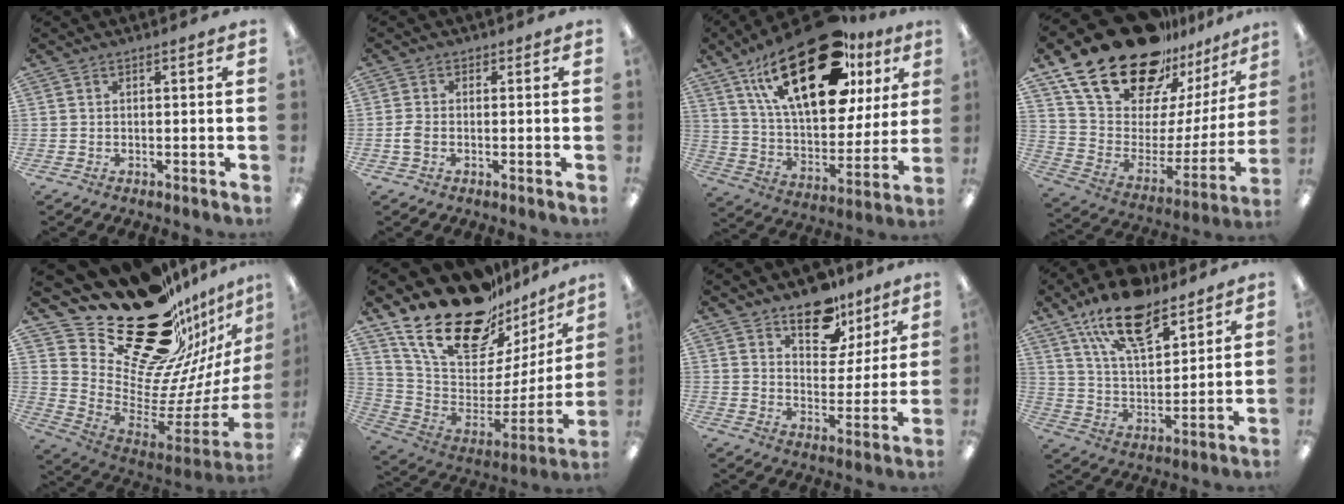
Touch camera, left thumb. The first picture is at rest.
{"total": 2.9, "force": [-0.8, 2.0, 1.9], "torque": [-0.038, 0.004, -0.015]}
{"total": 30.3, "force": [15.9, 13.7, 21.8], "torque": [-0.378, -0.077, 0.269]}
{"total": 26.6, "force": [19.8, 12.2, 13.0], "torque": [-0.235, -0.121, 0.361]}
{"total": 30.8, "force": [22.1, 14.7, 15.7], "torque": [-0.217, -0.184, 0.425]}
{"total": 25.3, "force": [18.7, 11.0, 13.0], "torque": [-0.221, -0.129, 0.343]}
{"total": 14.0, "force": [10.1, 7.4, 6.3], "torque": [-0.079, -0.062, 0.179]}
{"total": 17.2, "force": [11.9, 7.3, 10.0], "torque": [-0.171, -0.054, 0.208]}